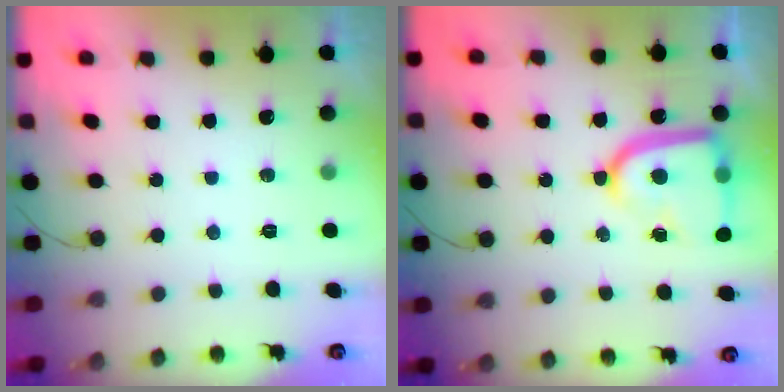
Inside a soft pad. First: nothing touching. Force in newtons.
{"total": 16.8, "press": 16.7, "slide": 1.6}